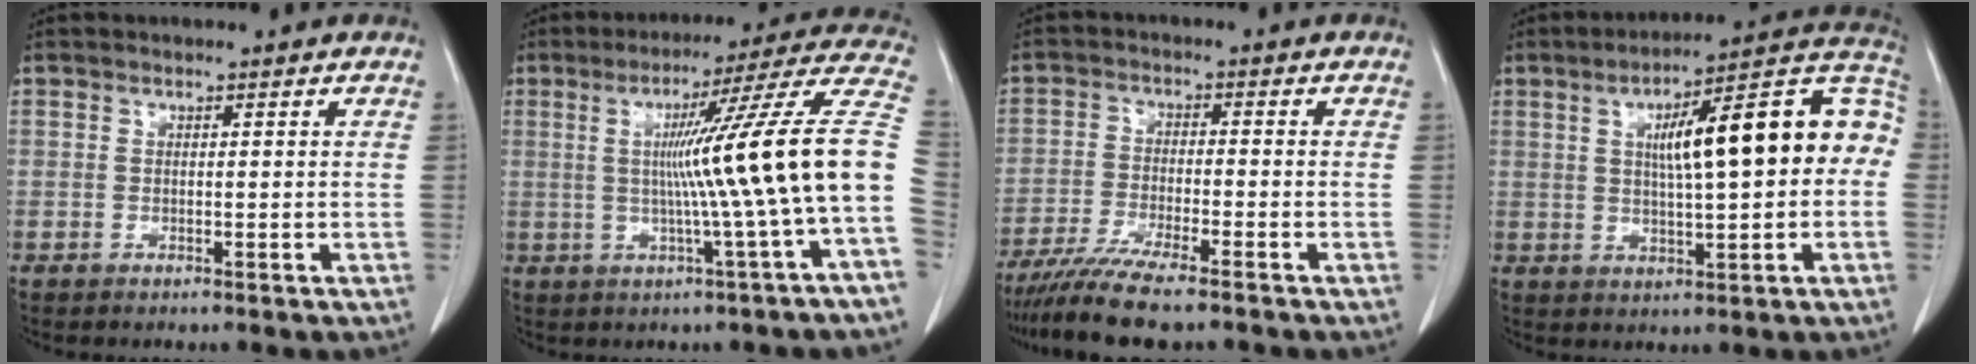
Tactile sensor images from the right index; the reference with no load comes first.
{"total": 17.8, "force": [-1.0, -2.6, 17.6], "torque": [-0.233, 0.019, -0.023]}
{"total": 9.0, "force": [-7.5, 0.1, 5.0], "torque": [-0.080, -0.025, -0.126]}
{"total": 17.7, "force": [2.2, 3.7, 17.1], "torque": [-0.242, 0.051, 0.030]}